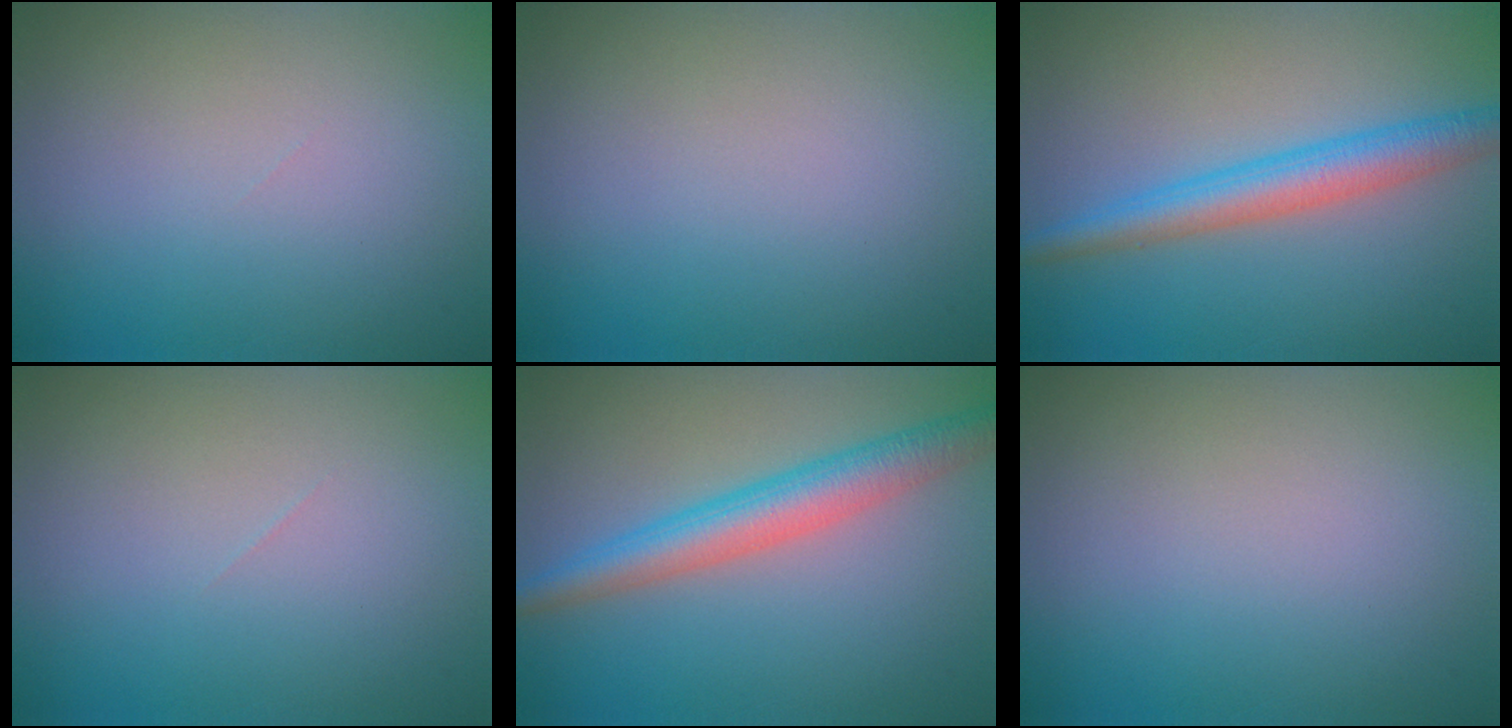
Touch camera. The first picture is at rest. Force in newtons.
{"total": 0.0}
{"total": 4.2, "press": 4.2, "slide": 0.1}
{"total": 0.0}
{"total": 4.8, "press": 4.8, "slide": 0.0}
{"total": 0.0}